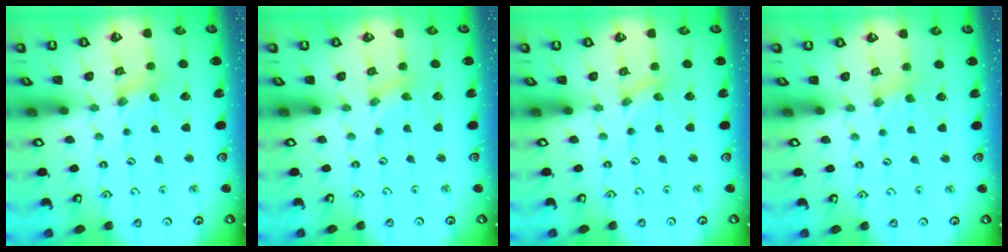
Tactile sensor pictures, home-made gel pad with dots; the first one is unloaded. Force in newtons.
{"total": 0.0}
{"total": 0.0}
{"total": 1.5, "press": 1.5, "slide": 0.3}